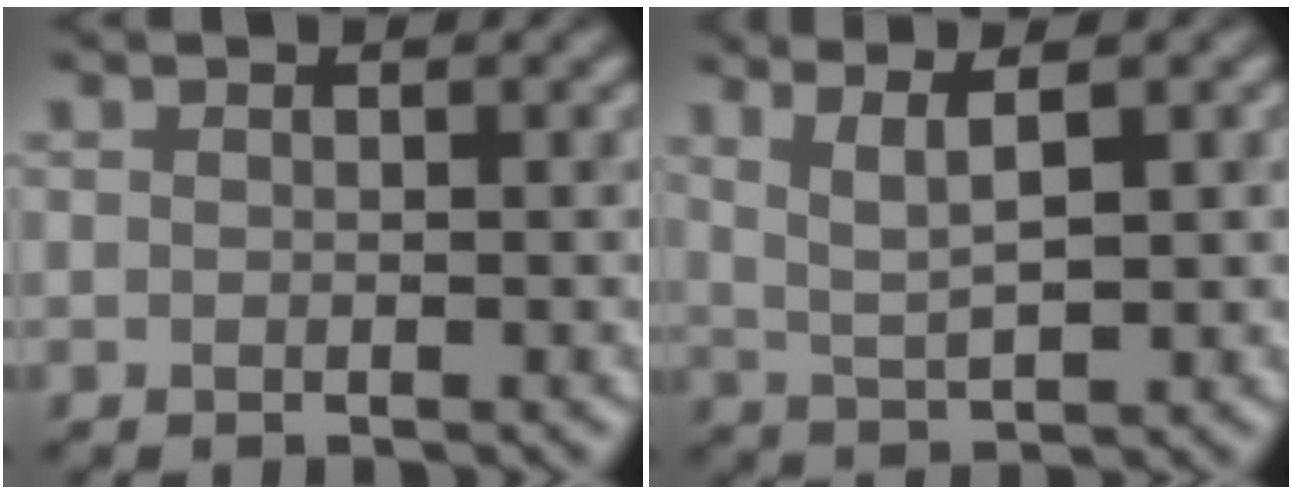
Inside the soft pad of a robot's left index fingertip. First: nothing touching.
{"total": 3.4, "force": [1.5, 0.8, 3.0], "torque": [-0.058, -0.002, 0.038]}